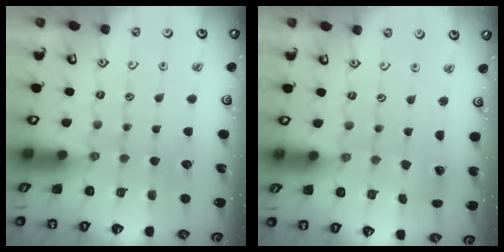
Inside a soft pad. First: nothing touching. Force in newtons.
{"total": 2.3, "press": 2.3, "slide": 0.2}